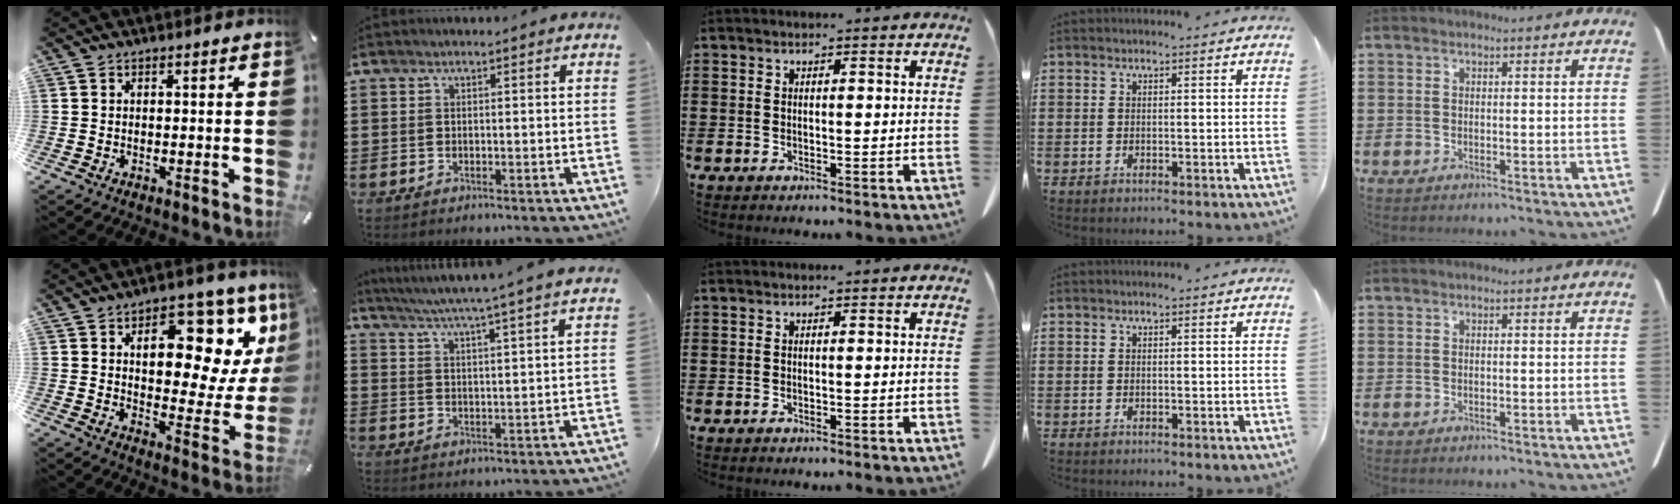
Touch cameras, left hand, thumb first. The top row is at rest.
{"thumb": {"total": 18.3, "force": [9.1, 9.7, 12.6], "torque": [-0.143, -0.073, 0.144]}, "index": {"total": 4.9, "force": [4.3, -1.3, 2.0], "torque": [-0.055, -0.034, 0.068]}}